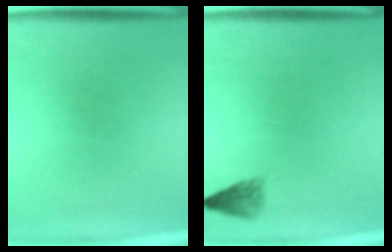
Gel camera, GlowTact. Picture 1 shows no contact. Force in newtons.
{"total": 1.8}